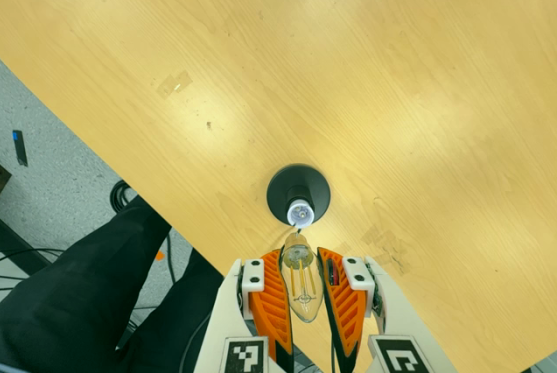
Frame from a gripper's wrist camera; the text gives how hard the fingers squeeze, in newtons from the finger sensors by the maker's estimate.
{"total": 24.0, "left": 26.9, "right": 21.0}